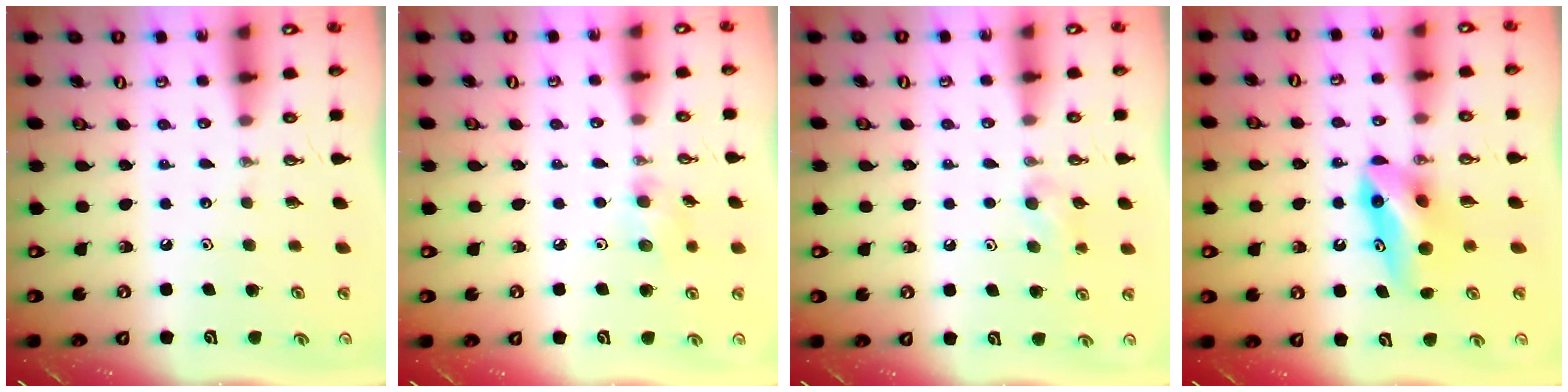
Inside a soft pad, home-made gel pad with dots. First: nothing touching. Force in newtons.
{"total": 6.0, "press": 5.9, "slide": 1.4}
{"total": 9.9, "press": 6.3, "slide": 7.7}
{"total": 9.2, "press": 8.5, "slide": 3.6}